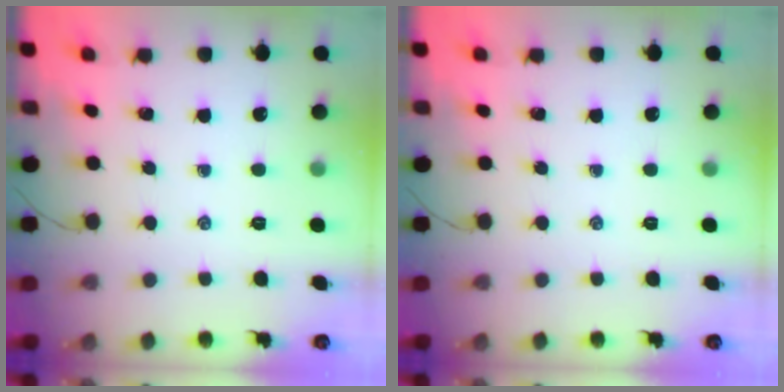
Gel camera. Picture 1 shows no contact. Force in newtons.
{"total": 0.0}